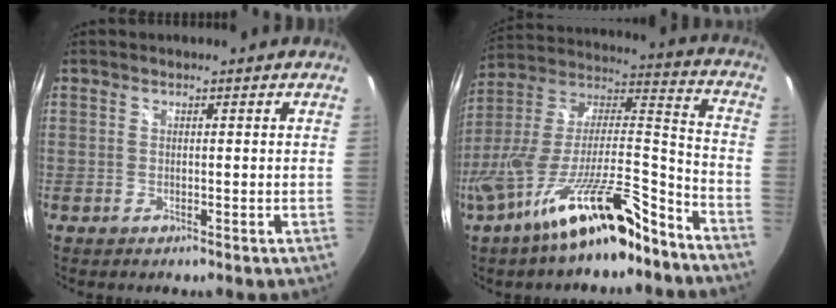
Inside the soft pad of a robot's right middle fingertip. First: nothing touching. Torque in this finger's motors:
{"motor_torque": [1.25, -0.89, 1.05, 0.21]}